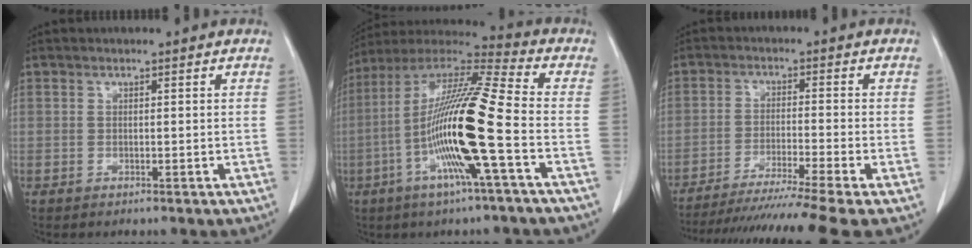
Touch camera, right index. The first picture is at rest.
{"total": 18.1, "force": [-4.7, -0.4, 17.5], "torque": [-0.340, -0.005, -0.101]}
{"total": 14.7, "force": [-12.3, -2.6, 7.5], "torque": [-0.116, -0.034, -0.195]}